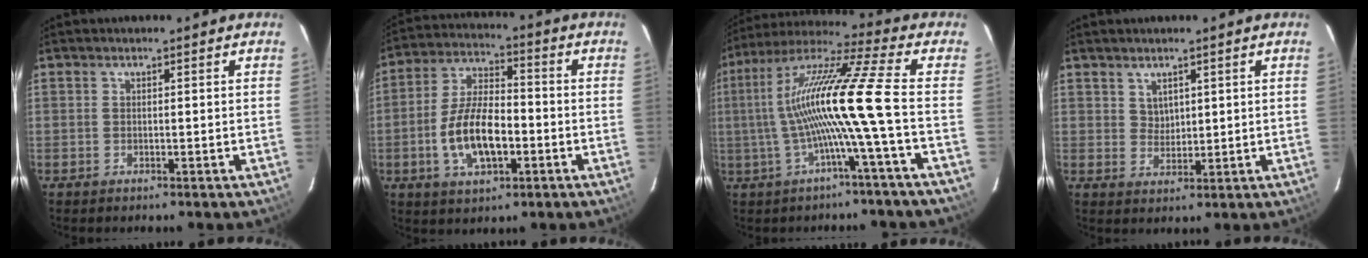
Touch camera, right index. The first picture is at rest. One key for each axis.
{"total": 13.1, "fx": -3.4, "fy": 6.7, "fz": 10.8, "tx": -0.213, "ty": 0.010, "tz": -0.052}
{"total": 15.0, "fx": -2.3, "fy": -2.4, "fz": 14.6, "tx": -0.261, "ty": 0.003, "tz": -0.043}
{"total": 2.8, "fx": 1.8, "fy": 2.0, "fz": 0.8, "tx": -0.008, "ty": 0.002, "tz": 0.037}